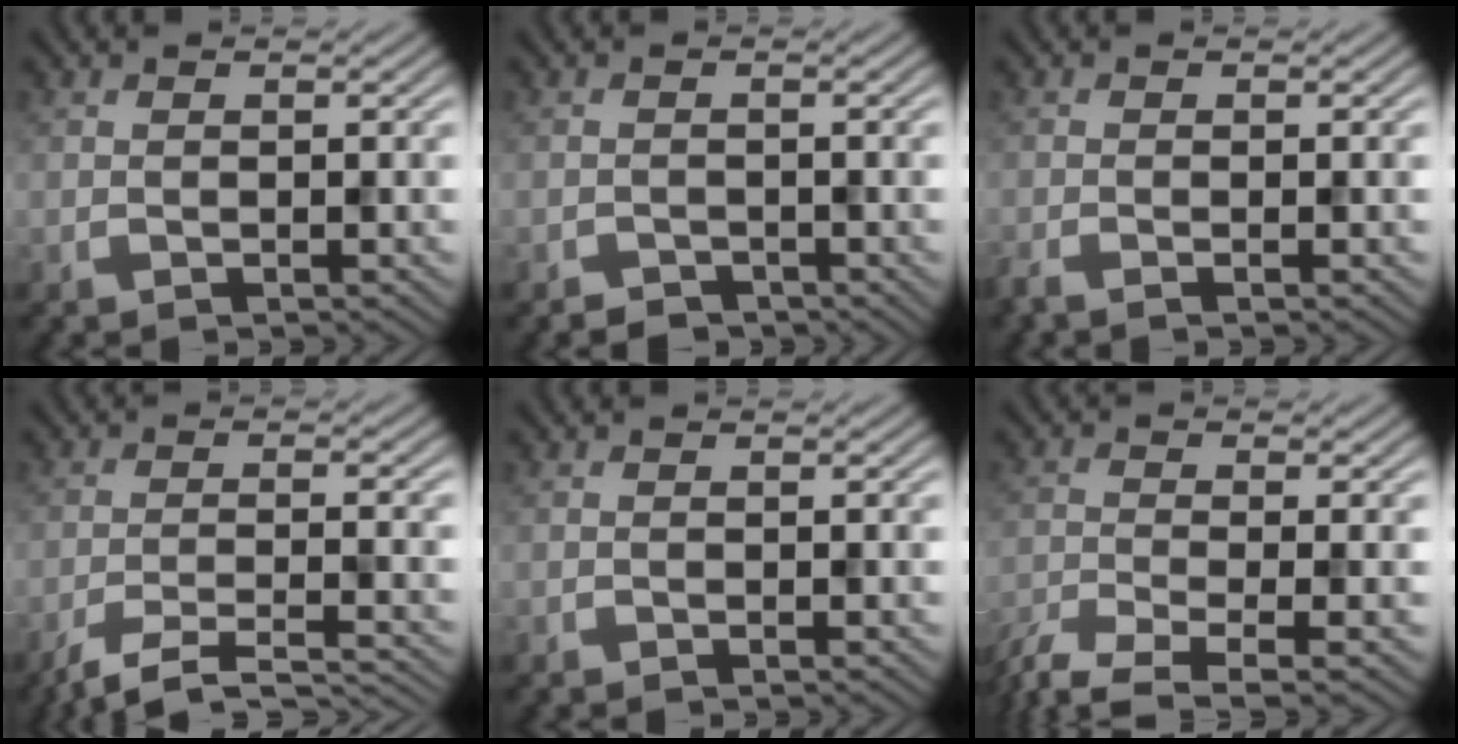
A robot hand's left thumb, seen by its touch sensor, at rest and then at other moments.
{"total": 1.4, "force": [-1.3, 0.6, 0.2], "torque": [-0.002, 0.000, -0.024]}
{"total": 1.7, "force": [-1.2, 0.2, 1.2], "torque": [-0.023, -0.005, -0.031]}
{"total": 6.6, "force": [-5.3, 1.1, 3.8], "torque": [-0.071, -0.005, -0.091]}
{"total": 0.0}
{"total": 6.0, "force": [-4.0, 1.5, 4.2], "torque": [-0.085, -0.018, -0.077]}